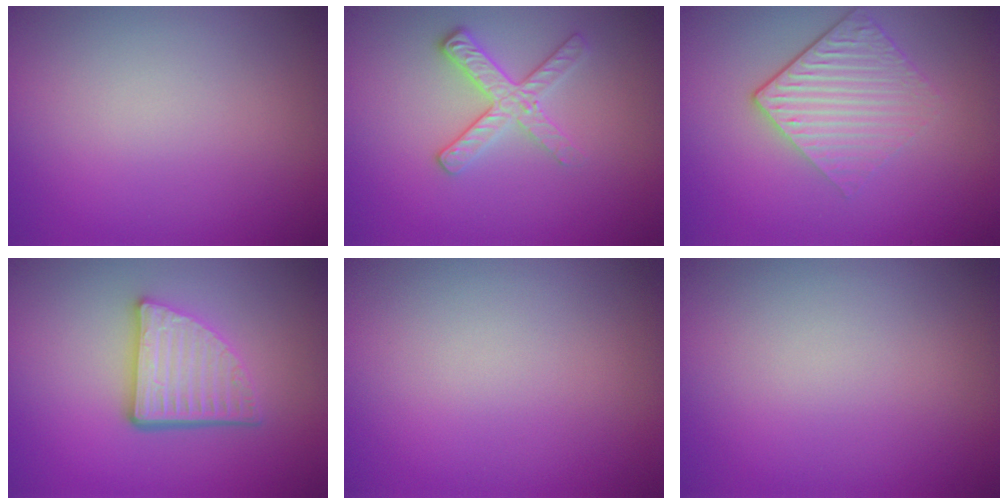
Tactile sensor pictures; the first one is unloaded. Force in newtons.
{"total": 2.7, "press": 2.5, "slide": 1.1}
{"total": 4.3, "press": 2.9, "slide": 3.1}
{"total": 4.7, "press": 3.4, "slide": 3.2}
{"total": 0.0}
{"total": 0.0}